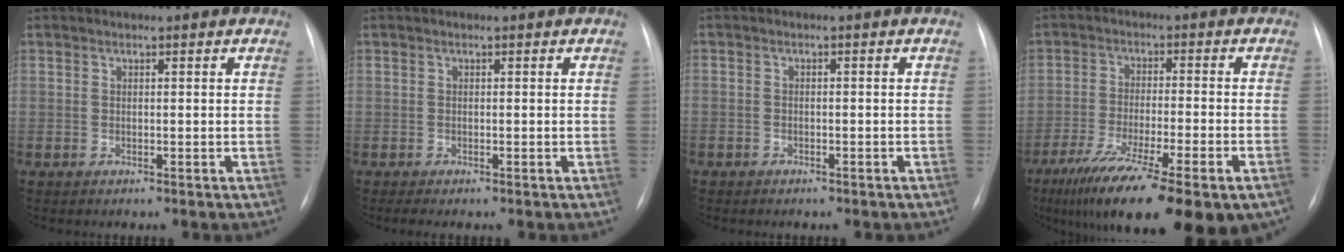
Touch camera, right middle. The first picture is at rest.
{"total": 1.9, "force": [-1.5, 0.3, 1.1], "torque": [-0.011, -0.004, -0.017]}
{"total": 1.8, "force": [-1.4, 1.1, 0.5], "torque": [-0.011, 0.005, -0.016]}
{"total": 20.4, "force": [-13.6, 3.5, 14.8], "torque": [-0.208, -0.040, -0.208]}